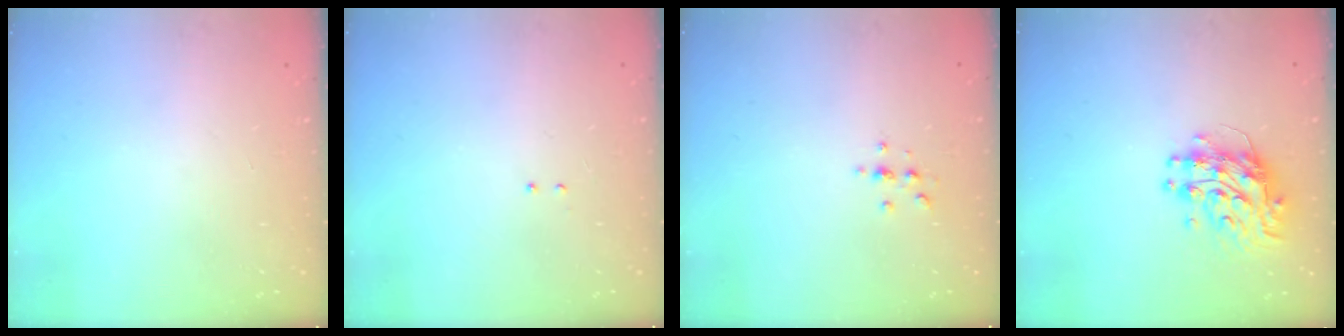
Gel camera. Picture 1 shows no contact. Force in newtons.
{"total": 2.1, "press": 2.0, "slide": 0.6}
{"total": 2.2, "press": 2.1, "slide": 0.2}
{"total": 11.5, "press": 11.5, "slide": 1.0}